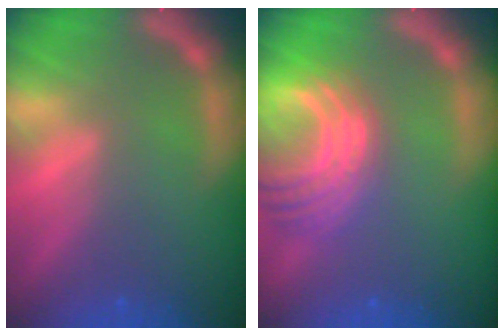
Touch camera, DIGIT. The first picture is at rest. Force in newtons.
{"total": 9.0}